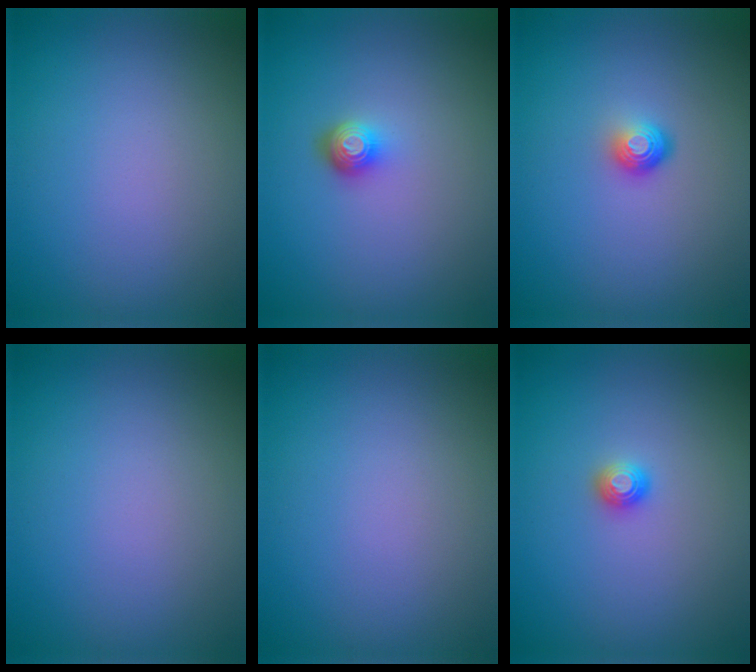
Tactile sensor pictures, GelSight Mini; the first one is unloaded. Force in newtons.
{"total": 1.9, "press": 1.4, "slide": 1.3}
{"total": 1.7, "press": 1.2, "slide": 1.3}
{"total": 0.0}
{"total": 0.0}
{"total": 1.2, "press": 1.1, "slide": 0.3}